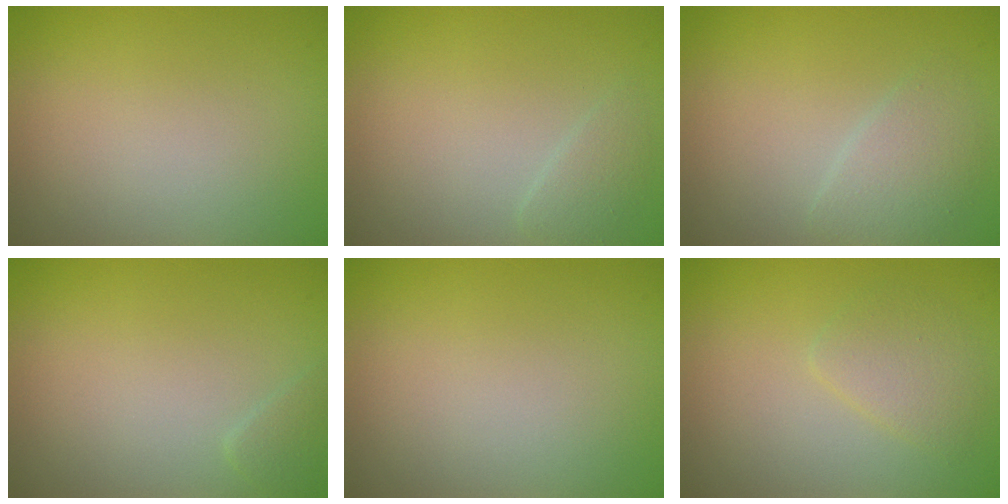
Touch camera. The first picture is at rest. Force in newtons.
{"total": 1.1, "press": 1.1, "slide": 0.1}
{"total": 2.2, "press": 2.2, "slide": 0.1}
{"total": 0.9, "press": 0.9, "slide": 0.1}
{"total": 0.0}
{"total": 2.0, "press": 2.0, "slide": 0.1}